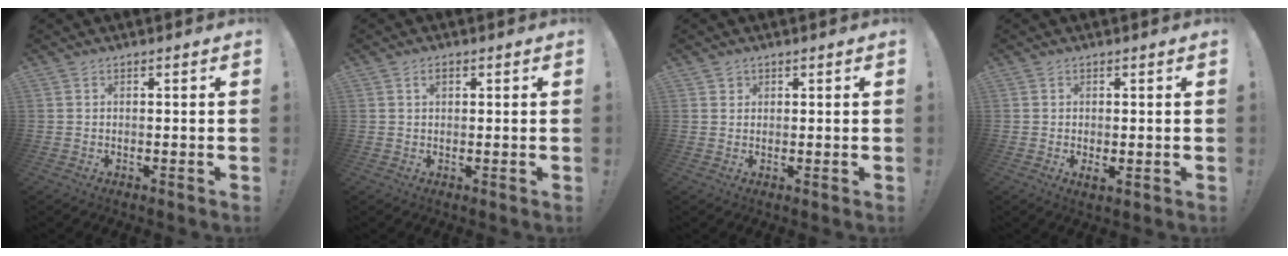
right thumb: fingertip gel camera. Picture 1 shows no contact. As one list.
[{"total": 1.6, "force": [0.7, 1.0, 1.1], "torque": [-0.015, 0.002, 0.011]}, {"total": 1.4, "force": [1.0, 1.1, 0.2], "torque": [0.001, -0.004, 0.017]}, {"total": 1.9, "force": [0.2, 1.0, 1.6], "torque": [-0.021, 0.000, 0.003]}]